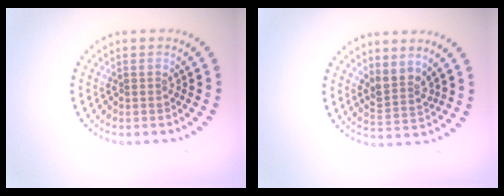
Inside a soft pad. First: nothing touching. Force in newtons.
{"total": 2.6, "press": 1.9, "slide": 1.7}